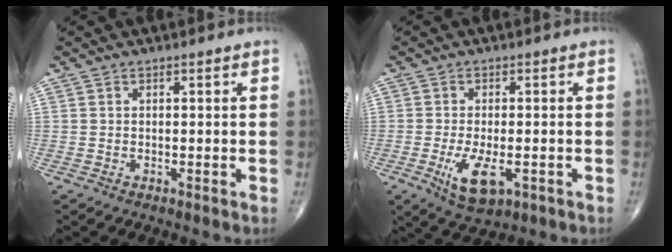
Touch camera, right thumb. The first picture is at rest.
{"total": 7.5, "force": [-2.5, 3.4, 6.3], "torque": [-0.114, -0.011, -0.035]}